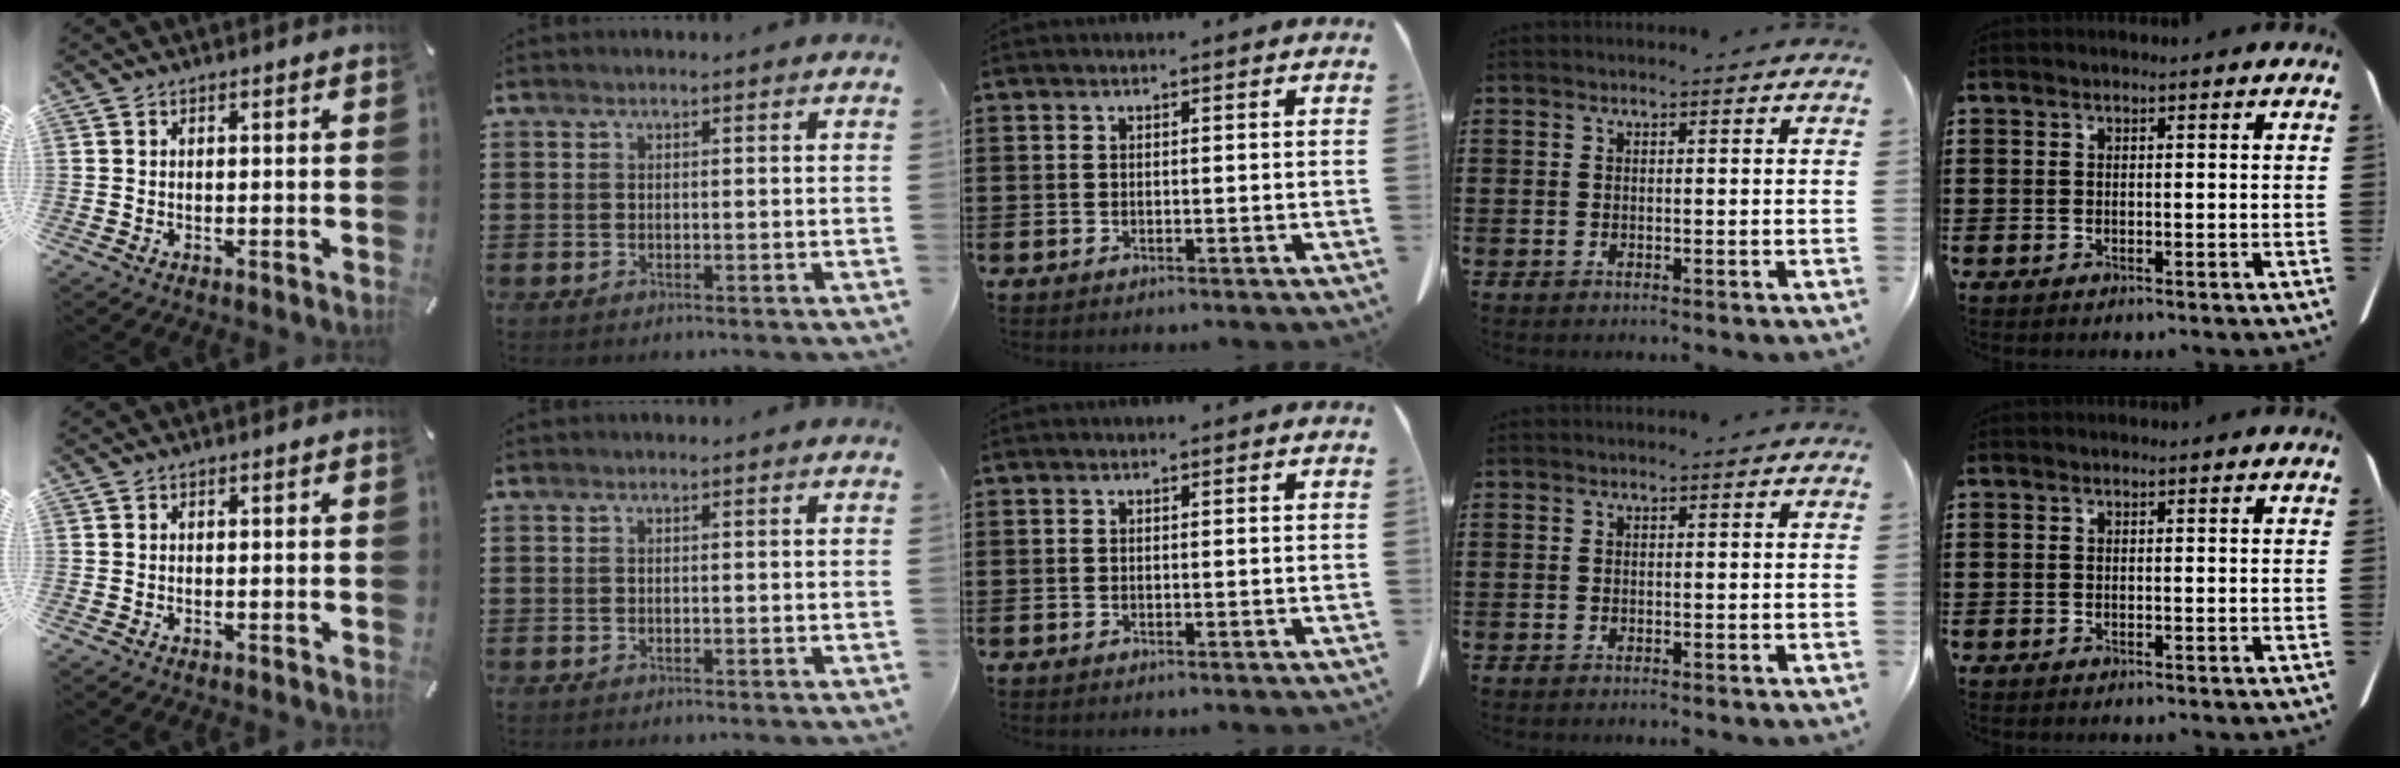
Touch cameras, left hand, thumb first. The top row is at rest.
{}